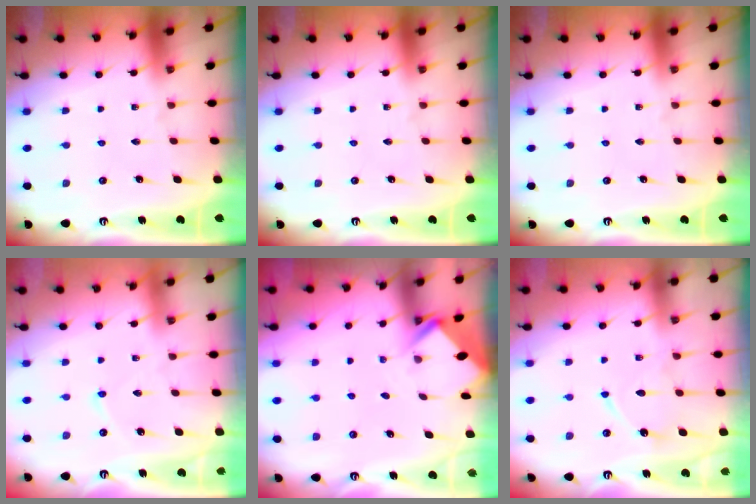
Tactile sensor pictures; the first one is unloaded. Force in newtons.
{"total": 0.0}
{"total": 0.0}
{"total": 2.9, "press": 2.9, "slide": 0.3}
{"total": 2.9, "press": 2.9, "slide": 0.2}
{"total": 9.2, "press": 9.2, "slide": 0.7}